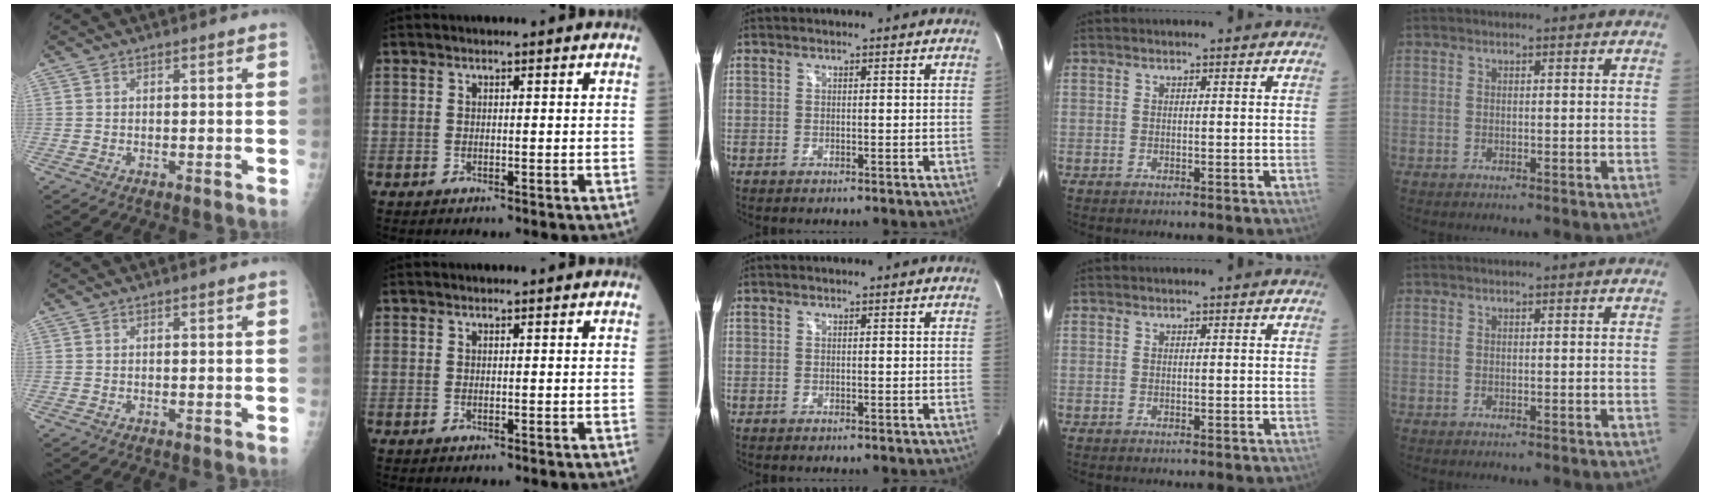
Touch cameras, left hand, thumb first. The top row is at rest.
{}